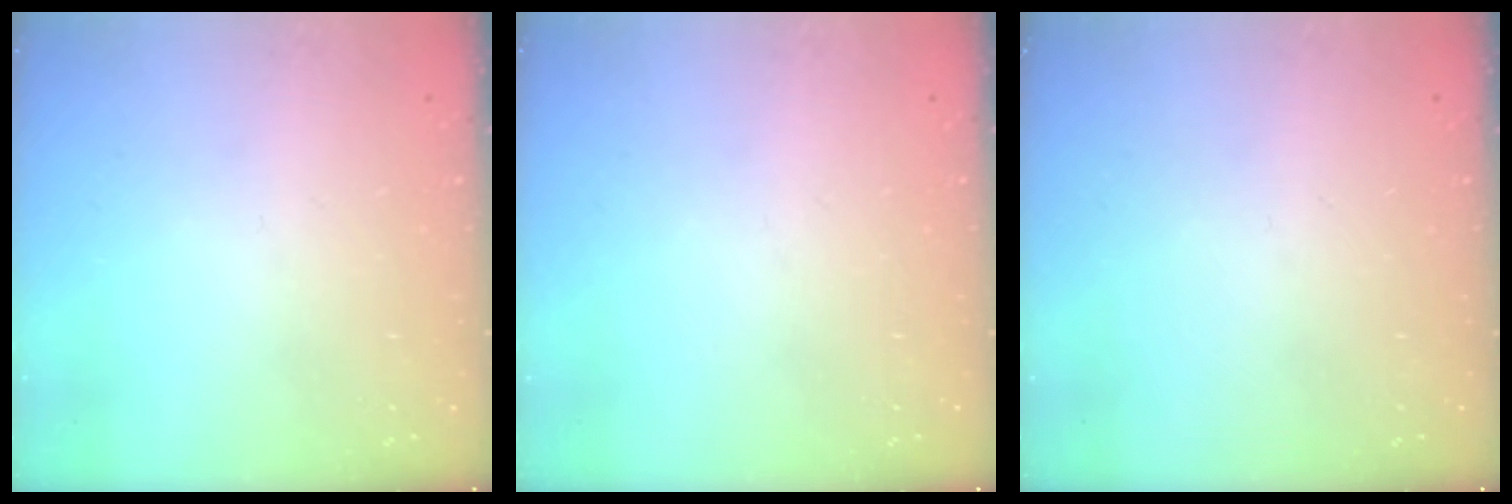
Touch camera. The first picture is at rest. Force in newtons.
{"total": 0.0}
{"total": 0.0}